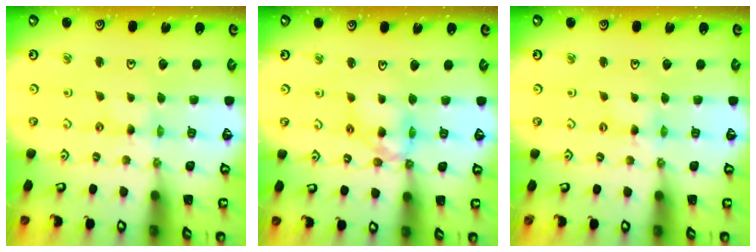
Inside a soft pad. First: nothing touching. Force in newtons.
{"total": 10.8, "press": 10.8, "slide": 0.9}
{"total": 1.6, "press": 1.6, "slide": 0.3}